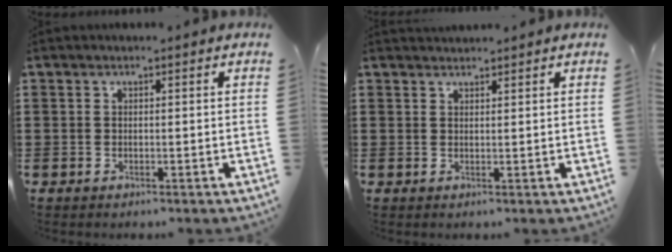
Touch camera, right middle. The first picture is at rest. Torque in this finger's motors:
{"motor_torque": [0.63, -0.85, -0.01, 0.00]}